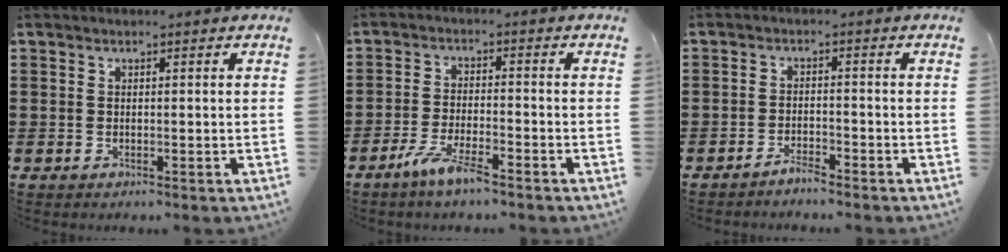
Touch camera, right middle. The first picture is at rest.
{"total": 5.1, "force": [-3.7, 0.6, 3.4], "torque": [-0.074, -0.007, -0.069]}
{"total": 2.0, "force": [-2.0, 0.1, 0.5], "torque": [-0.014, 0.003, -0.039]}